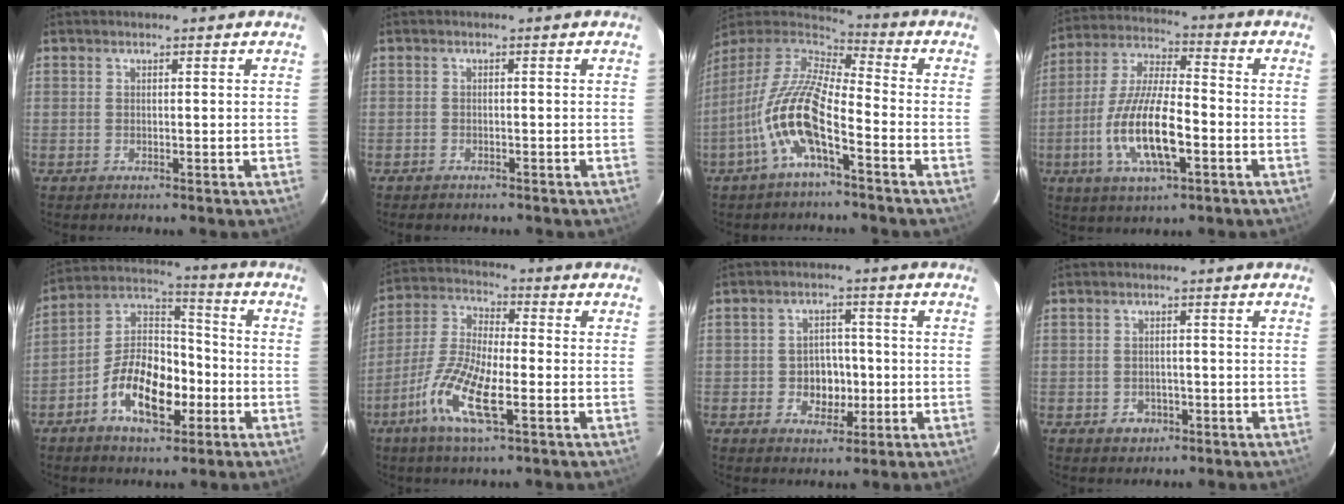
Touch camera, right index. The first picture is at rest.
{"total": 2.1, "force": [-1.8, 0.8, 0.5], "torque": [-0.020, -0.005, -0.030]}
{"total": 14.4, "force": [-6.2, 4.1, 12.3], "torque": [-0.249, -0.006, -0.125]}
{"total": 15.1, "force": [-4.8, 4.8, 13.5], "torque": [-0.281, -0.010, -0.088]}
{"total": 13.8, "force": [-5.8, 7.5, 10.1], "torque": [-0.189, 0.025, -0.096]}
{"total": 12.8, "force": [-5.6, 3.4, 11.0], "torque": [-0.239, -0.008, -0.117]}
{"total": 5.6, "force": [-1.3, 4.8, 2.5], "torque": [-0.052, 0.011, -0.011]}
{"total": 3.1, "force": [-1.5, 2.6, 0.8], "torque": [-0.021, 0.005, -0.015]}